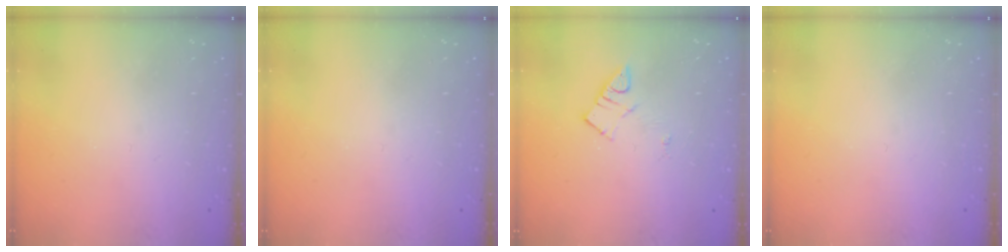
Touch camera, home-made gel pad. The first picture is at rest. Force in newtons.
{"total": 0.0}
{"total": 3.4, "press": 3.4, "slide": 0.5}
{"total": 0.0}